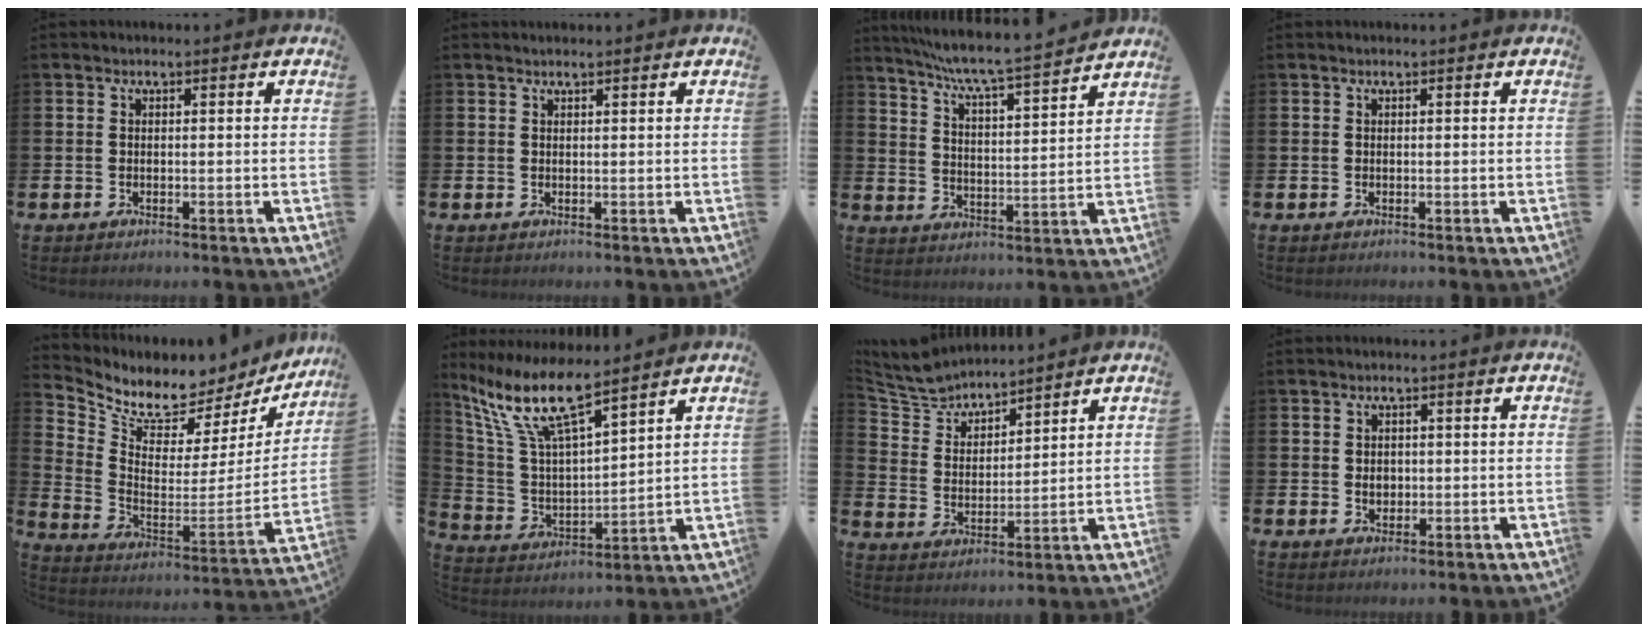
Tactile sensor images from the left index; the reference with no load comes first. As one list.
[{"total": 0.8, "force": [0.7, 0.0, 0.1], "torque": [0.004, -0.002, 0.012]}, {"total": 7.0, "force": [6.5, -0.2, 2.6], "torque": [-0.073, -0.052, 0.107]}, {"total": 0.0}, {"total": 7.4, "force": [6.9, 2.3, 1.2], "torque": [-0.060, -0.066, 0.116]}, {"total": 10.4, "force": [8.2, 2.1, 6.2], "torque": [-0.150, -0.038, 0.138]}, {"total": 6.1, "force": [6.0, 1.2, 0.6], "torque": [-0.040, -0.036, 0.107]}, {"total": 1.7, "force": [0.2, 1.5, 0.9], "torque": [0.002, 0.000, -0.003]}]